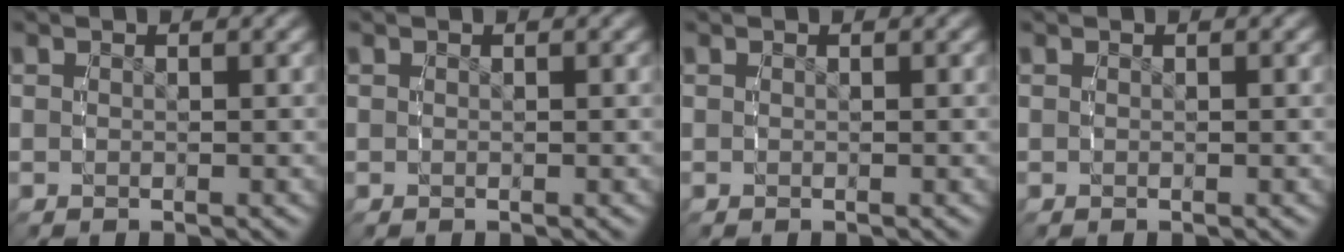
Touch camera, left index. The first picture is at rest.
{"total": 0.0}
{"total": 0.0}
{"total": 0.0}